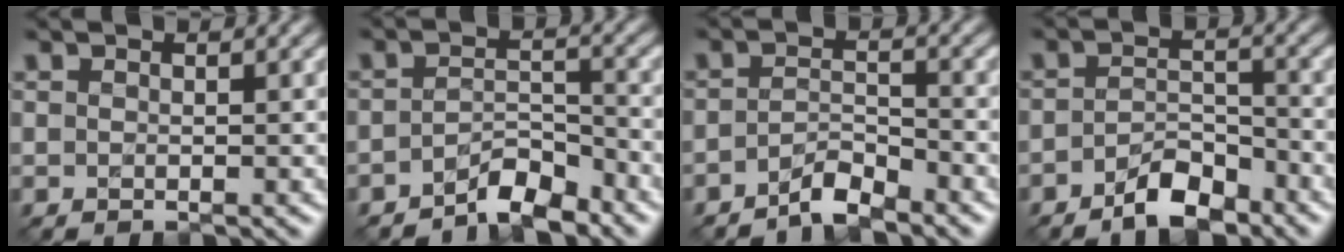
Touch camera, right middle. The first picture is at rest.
{"total": 3.5, "force": [-2.9, 1.0, 1.7], "torque": [-0.027, 0.012, -0.056]}
{"total": 2.6, "force": [-2.3, 0.5, 1.3], "torque": [-0.023, 0.008, -0.047]}
{"total": 4.0, "force": [-2.9, 1.5, 2.3], "torque": [-0.037, 0.007, -0.056]}